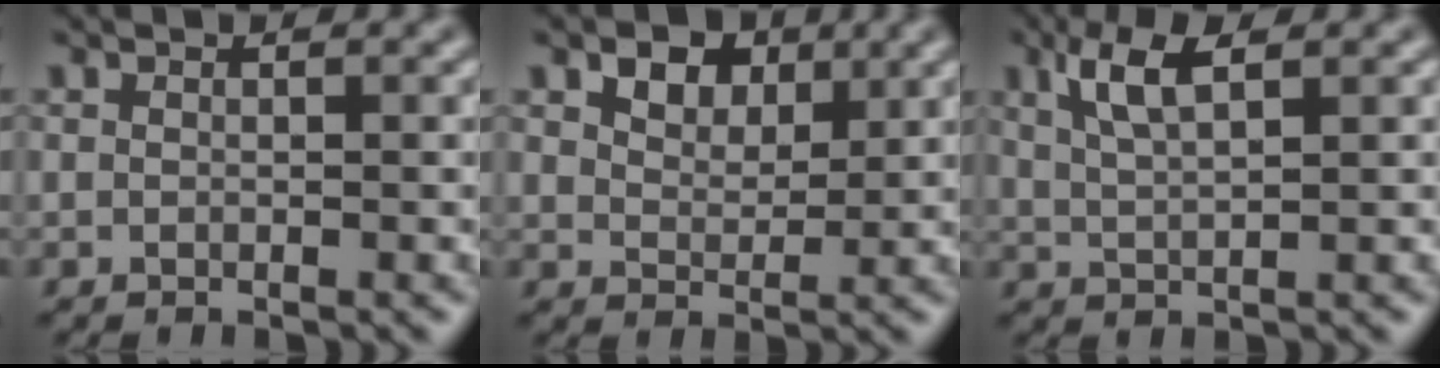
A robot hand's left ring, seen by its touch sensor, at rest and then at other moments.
{"total": 4.0, "force": [2.4, 2.4, 2.1], "torque": [-0.037, -0.003, 0.033]}
{"total": 3.8, "force": [2.0, 1.2, 3.1], "torque": [-0.066, 0.003, 0.038]}